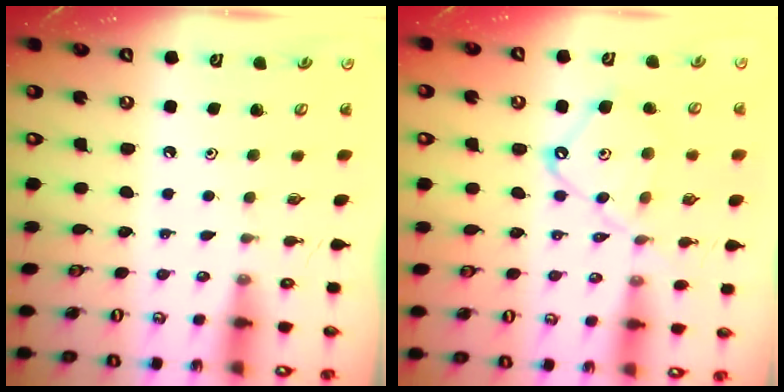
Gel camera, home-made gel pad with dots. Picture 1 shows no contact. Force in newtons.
{"total": 11.1, "press": 11.1, "slide": 1.0}